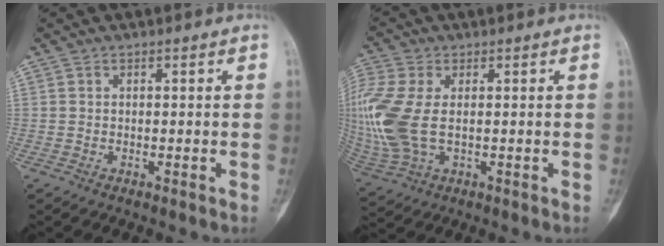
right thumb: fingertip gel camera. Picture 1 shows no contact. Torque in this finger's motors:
{"motor_torque": [0.72, 0.83, 0.52, -0.31, 0.36]}